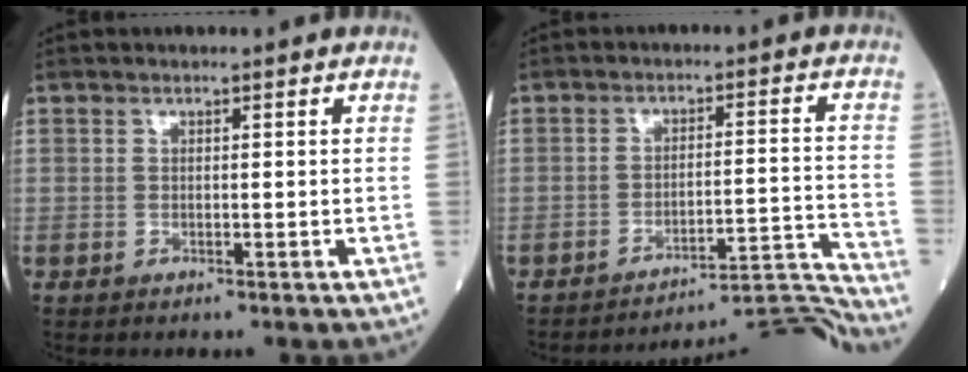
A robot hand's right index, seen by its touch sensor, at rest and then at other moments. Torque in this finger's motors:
{"motor_torque": [-0.06, -0.03, 0.07, 0.02]}